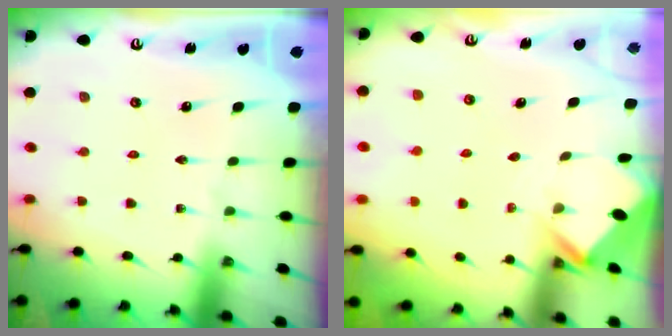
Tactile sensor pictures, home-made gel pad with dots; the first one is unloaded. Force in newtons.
{"total": 2.7, "press": 2.7, "slide": 0.2}